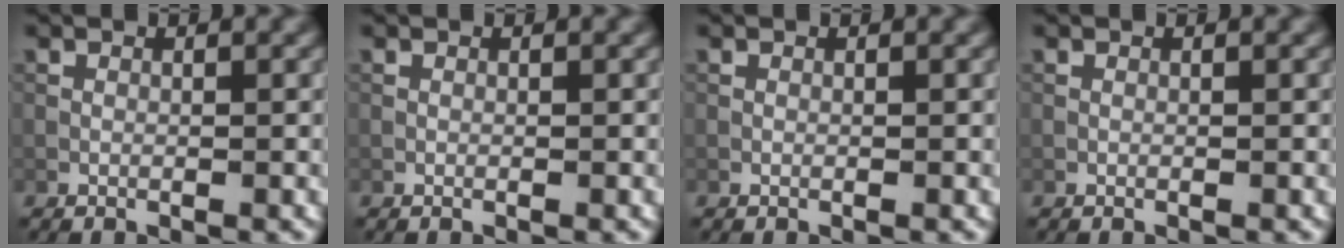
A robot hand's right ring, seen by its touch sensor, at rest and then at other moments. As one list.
[{"total": 0.0}, {"total": 0.0}, {"total": 0.0}]